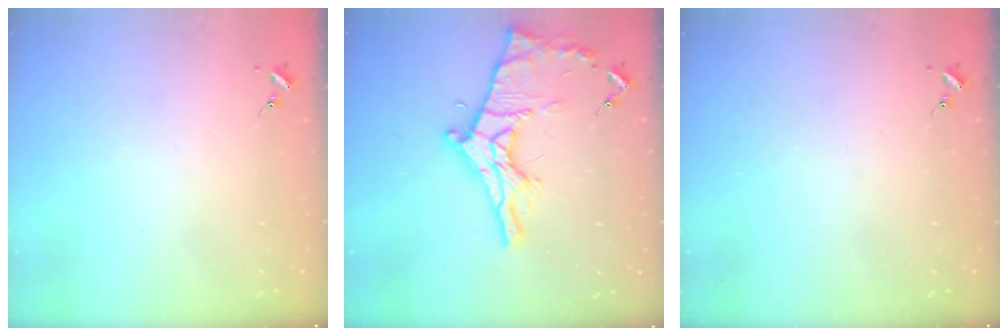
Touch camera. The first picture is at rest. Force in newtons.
{"total": 17.3, "press": 17.3, "slide": 1.0}
{"total": 0.0}